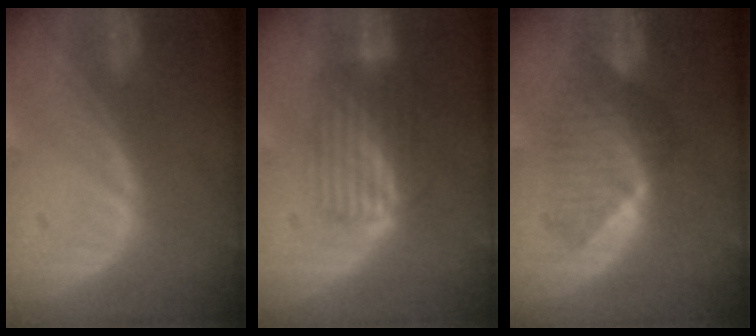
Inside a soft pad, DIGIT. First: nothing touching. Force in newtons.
{"total": 6.7, "press": 6.1, "slide": 2.8}
{"total": 6.7, "press": 6.5, "slide": 1.6}